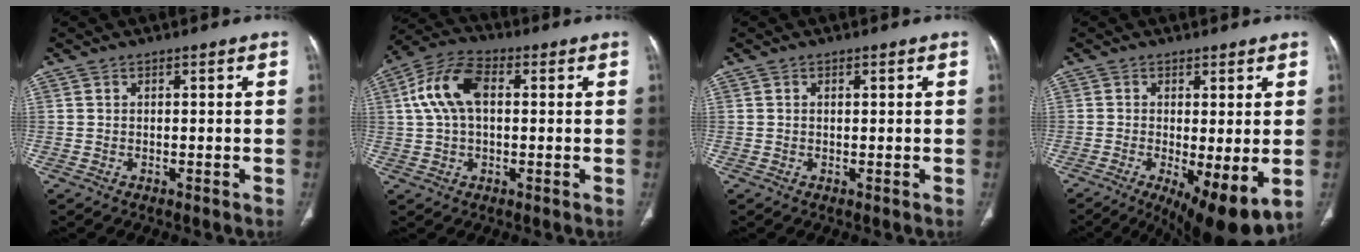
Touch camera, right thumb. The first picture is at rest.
{"total": 10.7, "force": [1.8, 6.2, 8.5], "torque": [-0.174, 0.028, 0.030]}
{"total": 0.6, "force": [0.2, 0.3, 0.4], "torque": [-0.012, 0.001, 0.004]}
{"total": 11.5, "force": [-3.1, 3.6, 10.5], "torque": [-0.165, -0.026, -0.039]}